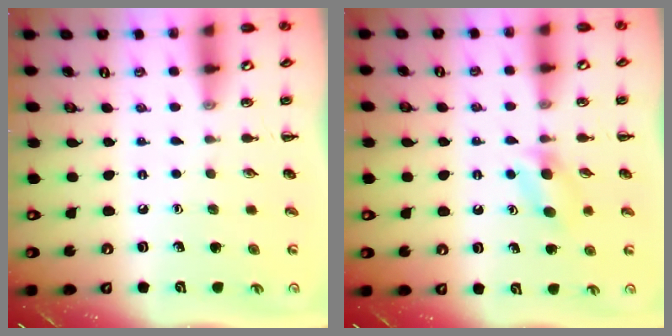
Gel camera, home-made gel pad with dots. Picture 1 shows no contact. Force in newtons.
{"total": 3.2, "press": 3.0, "slide": 1.3}